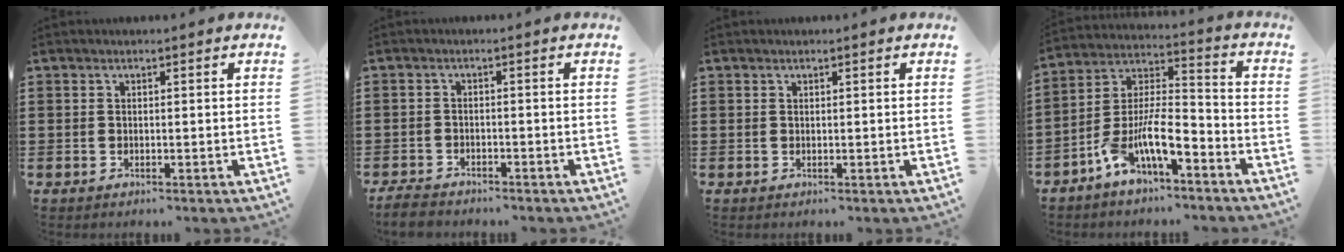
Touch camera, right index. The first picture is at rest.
{"total": 2.9, "force": [-2.7, 0.7, 0.5], "torque": [-0.019, 0.002, -0.059]}
{"total": 0.0}
{"total": 10.8, "force": [-6.6, 3.7, 7.6], "torque": [-0.160, 0.004, -0.126]}